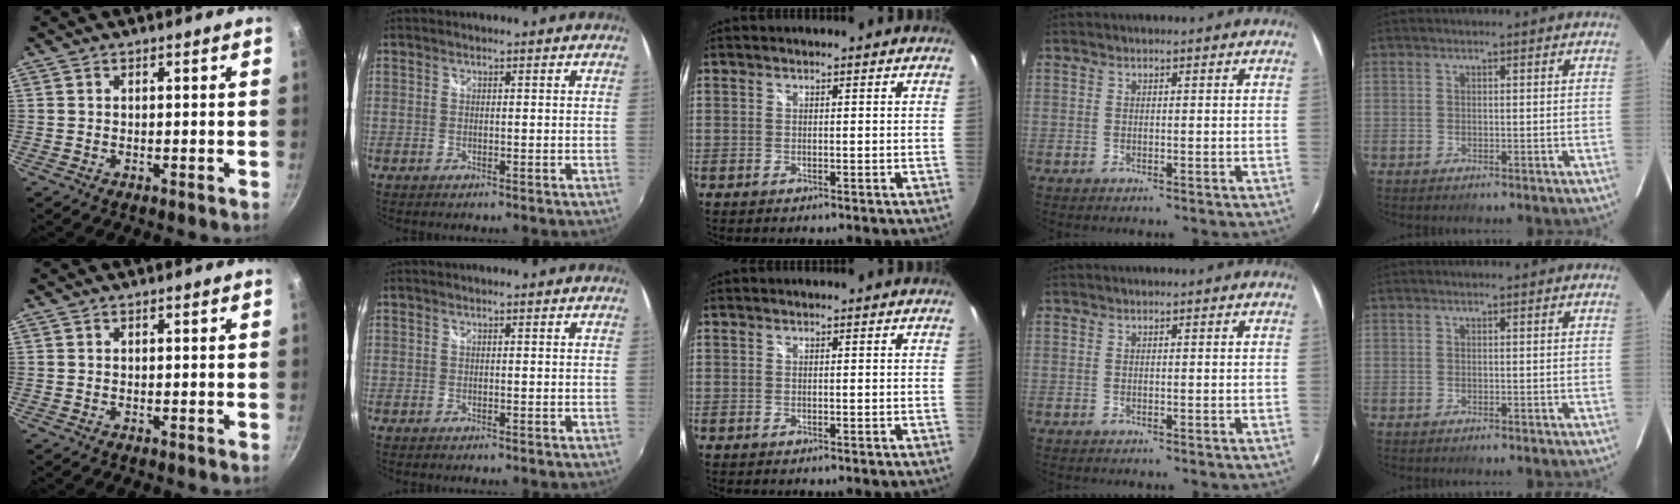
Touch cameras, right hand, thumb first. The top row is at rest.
{}